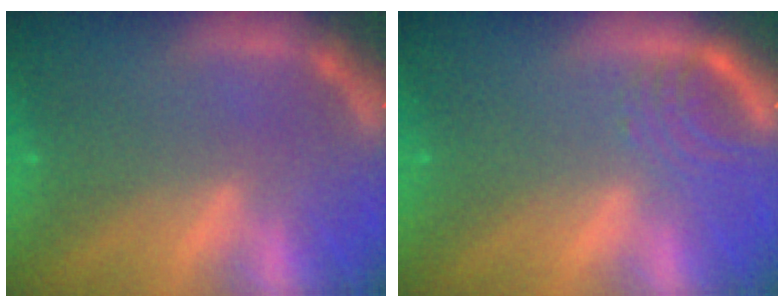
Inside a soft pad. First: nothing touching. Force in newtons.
{"total": 3.0}